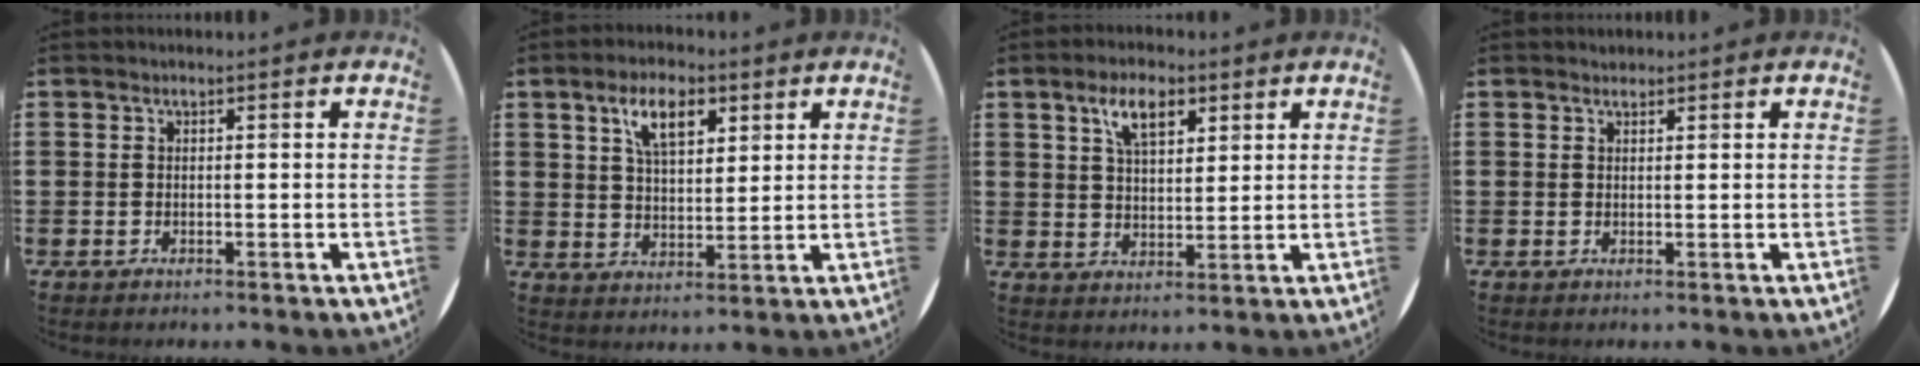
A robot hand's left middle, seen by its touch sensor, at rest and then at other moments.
{"total": 6.9, "force": [3.9, 3.2, 4.7], "torque": [-0.089, 0.006, 0.066]}
{"total": 6.1, "force": [3.6, 2.8, 4.0], "torque": [-0.075, 0.004, 0.060]}
{"total": 0.7, "force": [0.7, 0.2, -0.1], "torque": [0.000, 0.002, 0.013]}